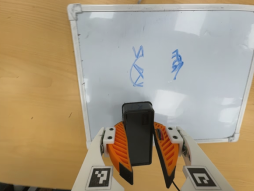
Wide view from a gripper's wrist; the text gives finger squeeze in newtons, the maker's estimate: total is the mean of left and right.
{"total": 10.1, "left": 9.8, "right": 10.4}